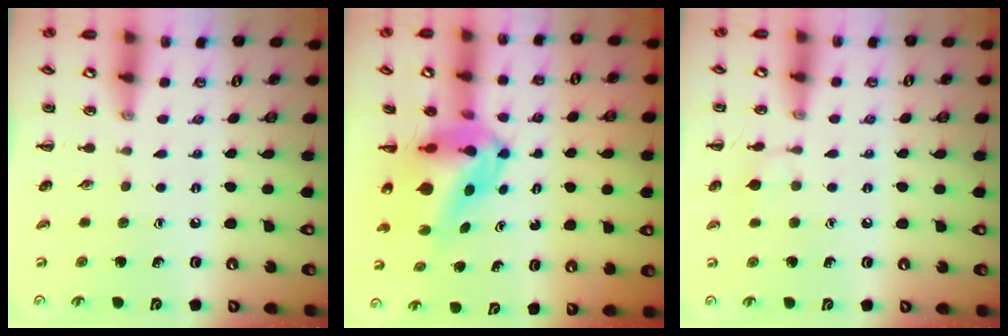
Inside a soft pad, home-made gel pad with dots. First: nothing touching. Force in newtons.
{"total": 8.3, "press": 7.9, "slide": 2.5}
{"total": 6.5, "press": 6.3, "slide": 1.8}